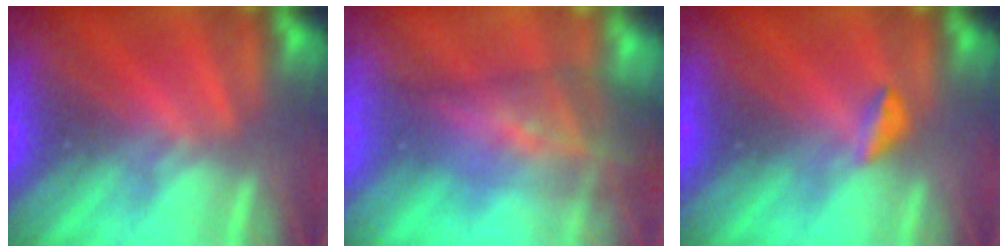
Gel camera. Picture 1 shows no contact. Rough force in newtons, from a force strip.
{"total": 9.7}
{"total": 2.8}